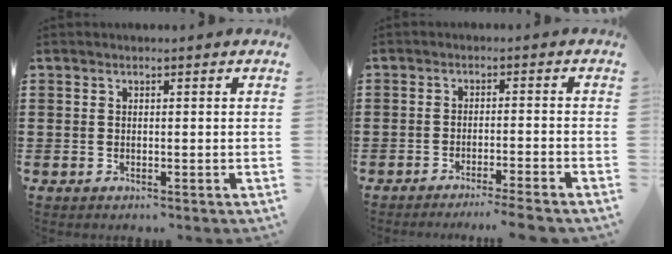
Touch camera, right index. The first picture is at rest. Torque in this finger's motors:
{"motor_torque": [1.17, -0.97, 0.34, 0.03]}